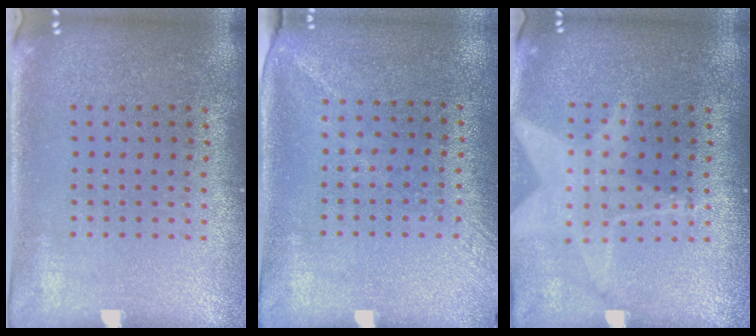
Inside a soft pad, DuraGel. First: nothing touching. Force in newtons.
{"total": 1.2, "press": 0.9, "slide": 0.9}
{"total": 1.3, "press": 1.3, "slide": 0.1}